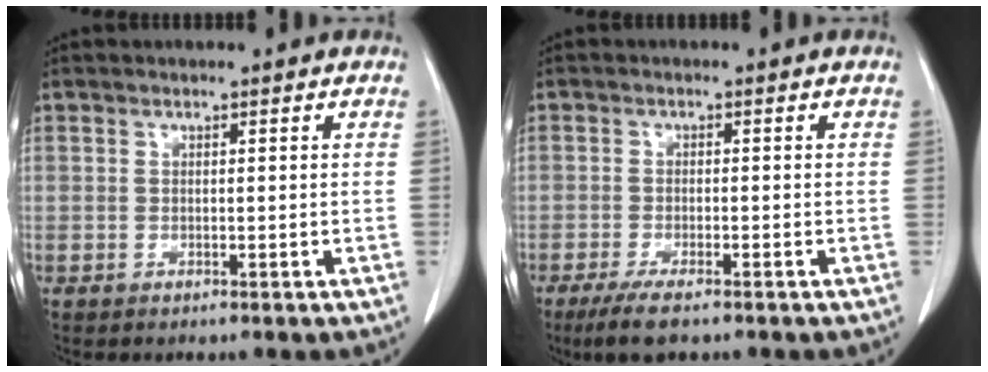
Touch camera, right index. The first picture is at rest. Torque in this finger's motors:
{"motor_torque": [0.05, -0.06, 0.27, 0.07]}